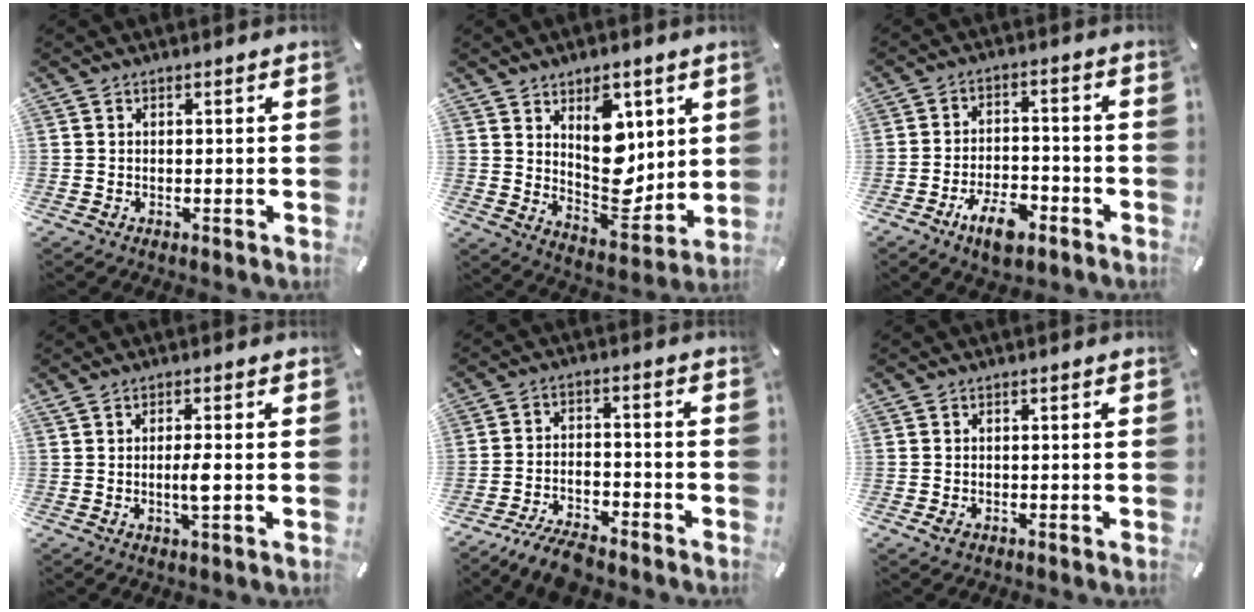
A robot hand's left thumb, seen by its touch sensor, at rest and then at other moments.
{"total": 12.2, "force": [4.6, 8.3, 7.6], "torque": [-0.095, -0.038, 0.085]}
{"total": 9.2, "force": [-5.6, 4.4, 5.9], "torque": [-0.108, 0.024, -0.099]}
{"total": 4.1, "force": [-0.3, 0.4, 4.1], "torque": [-0.072, -0.005, -0.008]}
{"total": 8.0, "force": [-7.0, 2.2, 3.0], "torque": [-0.054, 0.037, -0.134]}
{"total": 1.3, "force": [-0.5, 1.1, 0.6], "torque": [-0.010, 0.002, -0.010]}